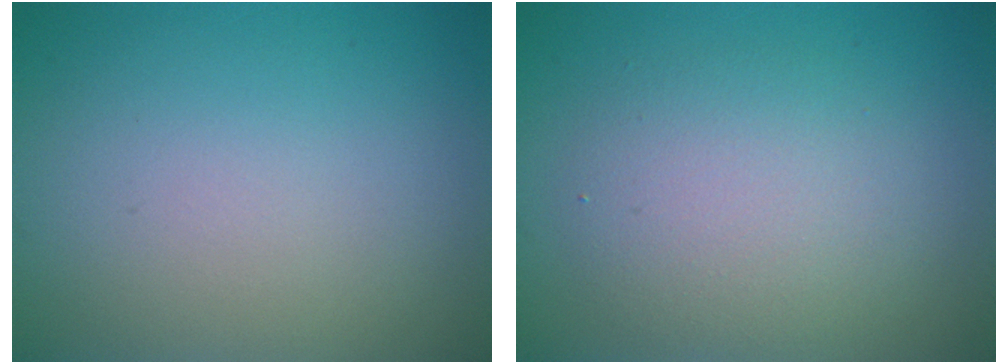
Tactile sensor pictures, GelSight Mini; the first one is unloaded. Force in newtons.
{"total": 4.1, "press": 4.1, "slide": 0.1}